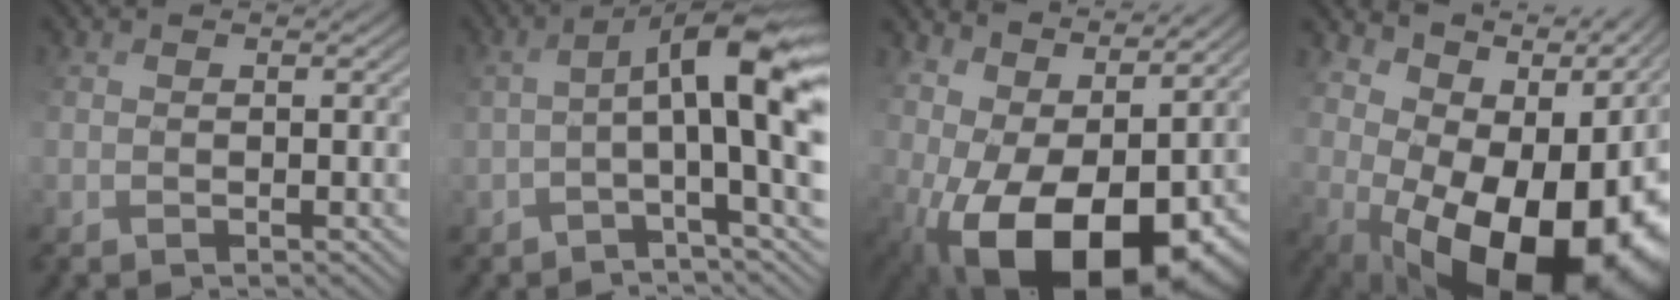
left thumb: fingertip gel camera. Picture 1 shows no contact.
{"total": 9.2, "force": [-0.2, 1.4, 9.0], "torque": [-0.125, 0.025, -0.002]}
{"total": 15.1, "force": [0.5, 9.3, 11.9], "torque": [-0.196, -0.030, 0.051]}
{"total": 15.8, "force": [1.3, 9.9, 12.2], "torque": [-0.139, -0.024, 0.067]}